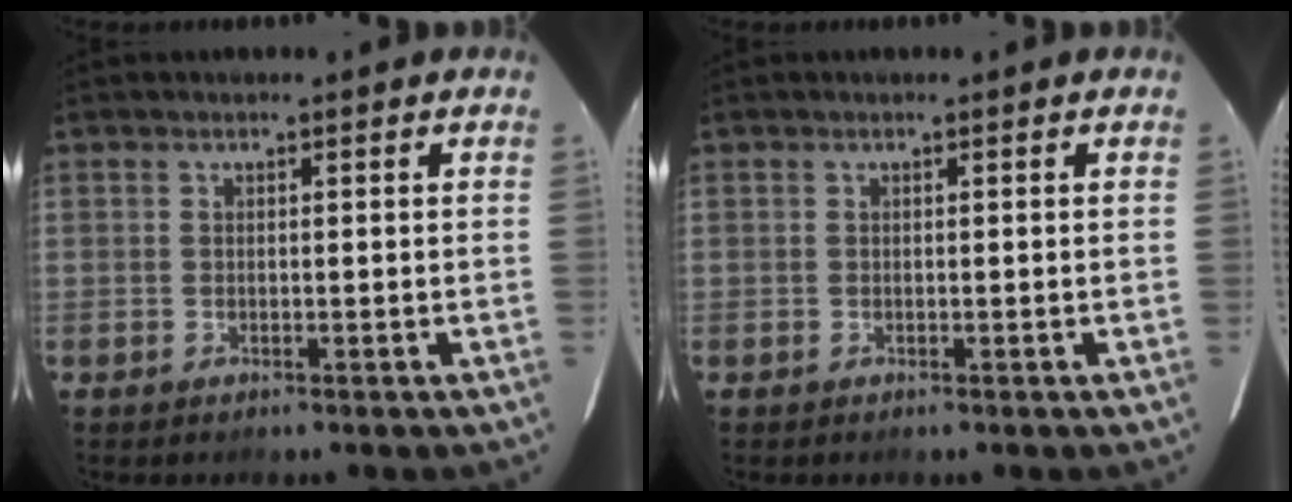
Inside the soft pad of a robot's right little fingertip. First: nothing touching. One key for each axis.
{"total": 0.0}